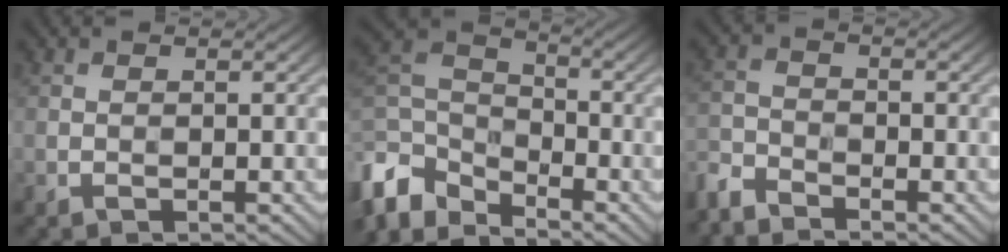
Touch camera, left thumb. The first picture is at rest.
{"total": 9.9, "force": [-6.3, 6.0, 4.7], "torque": [-0.137, -0.003, -0.131]}
{"total": 4.7, "force": [-4.4, 1.3, 1.1], "torque": [-0.039, -0.019, -0.094]}